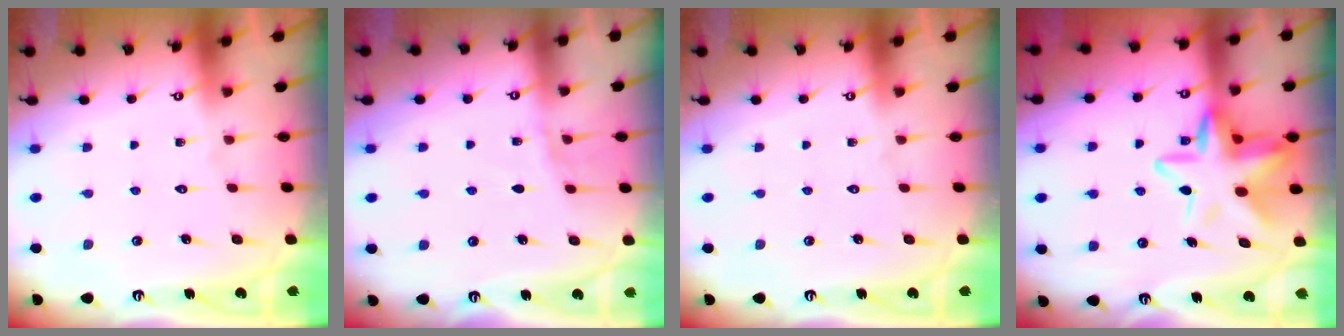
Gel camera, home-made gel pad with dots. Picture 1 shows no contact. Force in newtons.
{"total": 4.3, "press": 4.3, "slide": 0.5}
{"total": 0.0}
{"total": 13.8, "press": 13.6, "slide": 2.2}